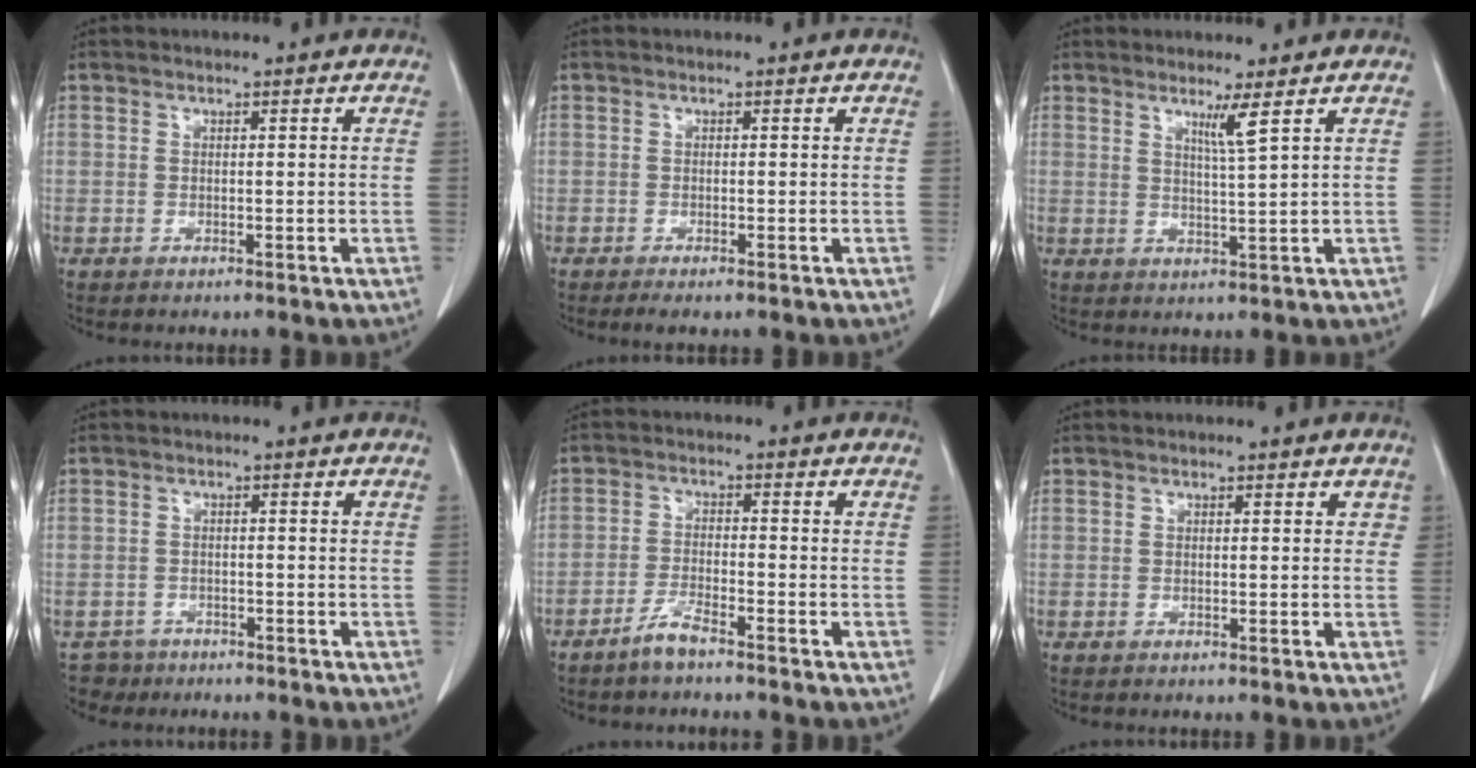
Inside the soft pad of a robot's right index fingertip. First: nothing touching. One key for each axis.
{"total": 1.7, "fx": -1.2, "fy": 0.2, "fz": 1.1, "tx": -0.015, "ty": -0.004, "tz": -0.018}
{"total": 3.0, "fx": 1.7, "fy": -1.1, "fz": 2.2, "tx": -0.042, "ty": -0.016, "tz": 0.035}
{"total": 3.2, "fx": -2.2, "fy": 2.1, "fz": -0.8, "tx": 0.011, "ty": 0.006, "tz": -0.041}
{"total": 3.5, "fx": -2.9, "fy": 0.1, "fz": 2.0, "tx": -0.044, "ty": -0.004, "tz": -0.061}
{"total": 0.9, "fx": 0.5, "fy": 0.7, "fz": 0.4, "tx": 0.004, "ty": 0.004, "tz": 0.000}